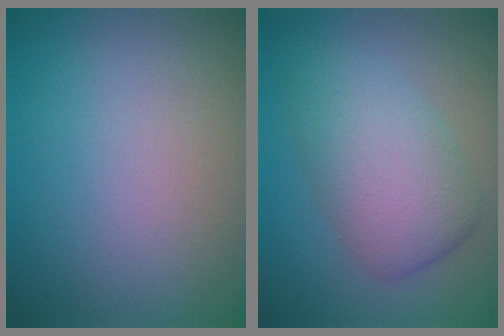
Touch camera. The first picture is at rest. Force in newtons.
{"total": 6.0, "press": 6.0, "slide": 0.1}